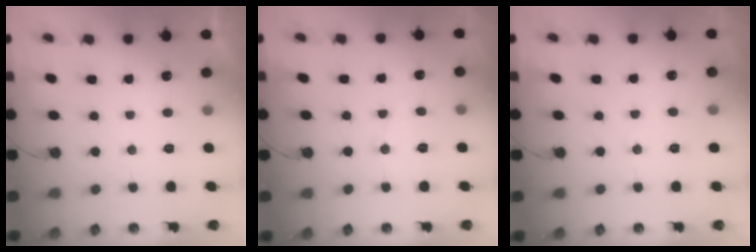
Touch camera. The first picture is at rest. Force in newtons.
{"total": 7.6, "press": 7.5, "slide": 0.8}
{"total": 5.3, "press": 5.2, "slide": 0.8}